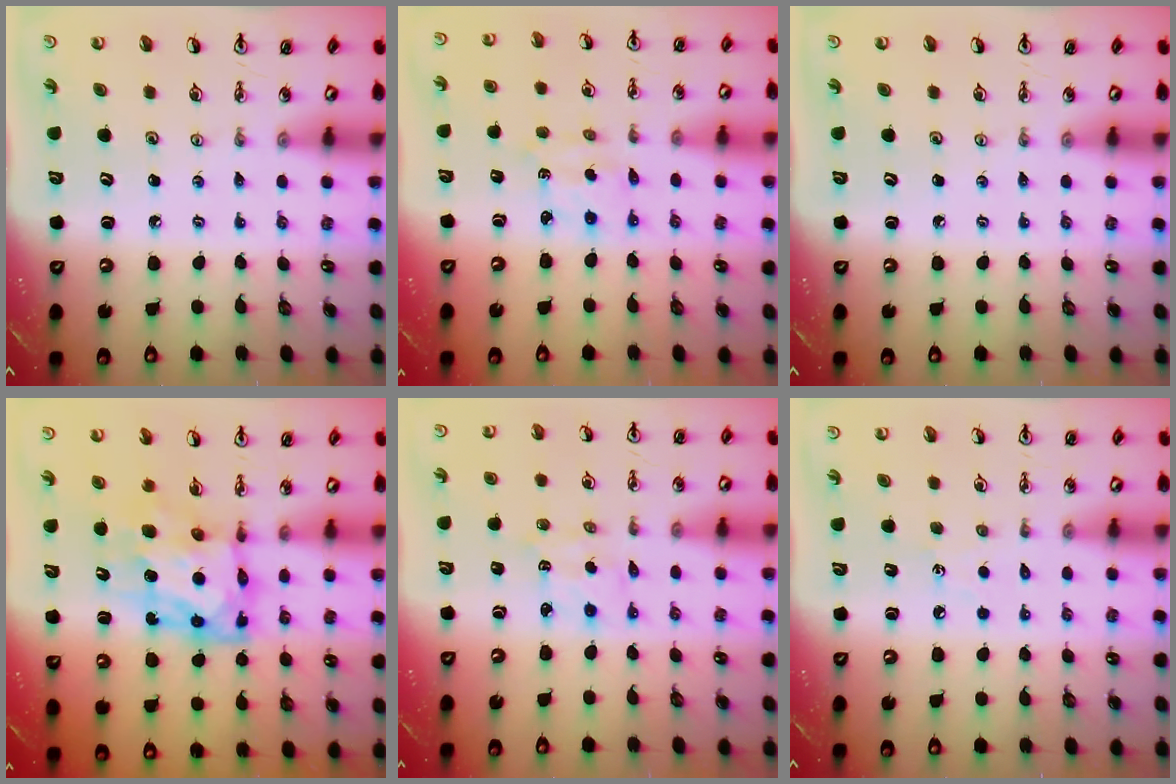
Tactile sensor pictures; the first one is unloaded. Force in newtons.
{"total": 2.1, "press": 2.1, "slide": 0.4}
{"total": 0.0}
{"total": 9.7, "press": 9.6, "slide": 1.0}
{"total": 2.8, "press": 2.8, "slide": 0.4}
{"total": 4.0, "press": 4.0, "slide": 0.5}